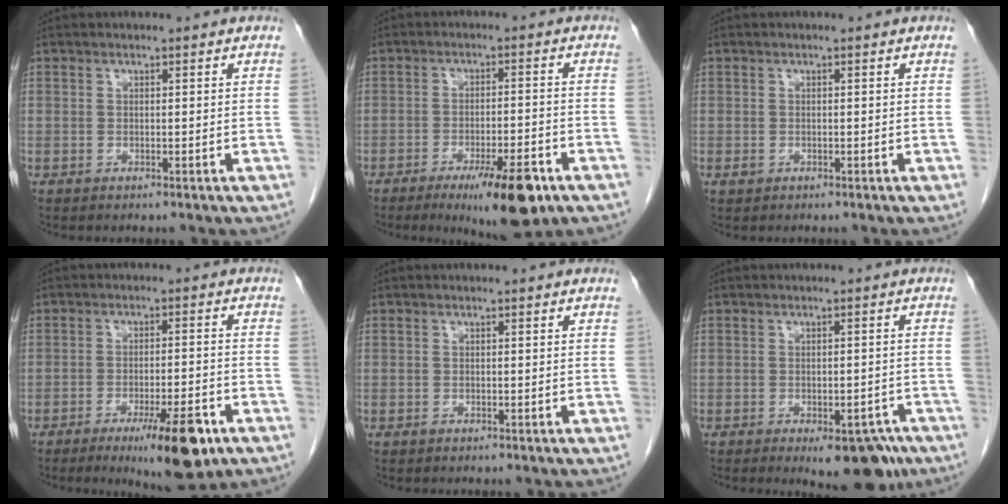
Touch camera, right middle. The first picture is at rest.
{"total": 10.4, "force": [-6.0, 1.7, 8.2], "torque": [-0.127, -0.016, -0.087]}
{"total": 0.7, "force": [-0.3, 0.6, 0.3], "torque": [-0.007, 0.001, -0.003]}
{"total": 10.4, "force": [-5.8, 1.6, 8.5], "torque": [-0.130, -0.017, -0.081]}
{"total": 0.0}
{"total": 8.1, "force": [-5.3, 3.2, 5.3], "torque": [-0.051, 0.002, -0.066]}